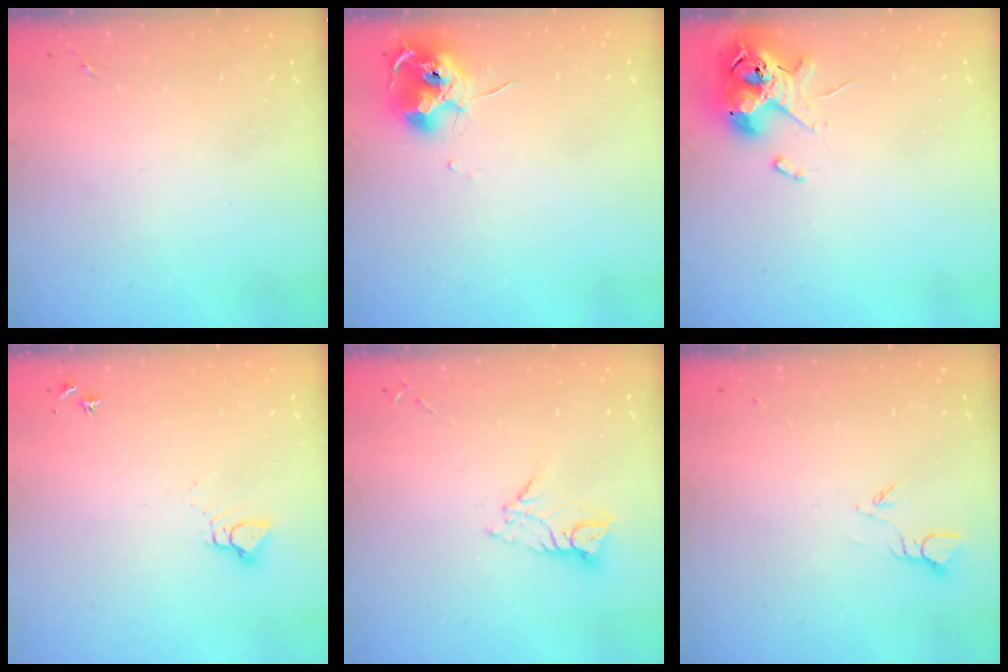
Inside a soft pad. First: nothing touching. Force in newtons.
{"total": 10.3, "press": 10.3, "slide": 0.9}
{"total": 11.6, "press": 11.4, "slide": 2.0}
{"total": 4.4, "press": 4.3, "slide": 0.4}
{"total": 8.4, "press": 8.4, "slide": 0.9}
{"total": 2.7, "press": 2.7, "slide": 0.3}